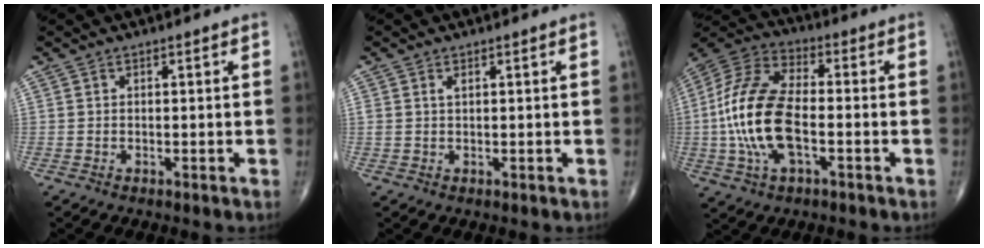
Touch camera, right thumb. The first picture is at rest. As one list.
[{"total": 1.0, "force": [0.4, 0.4, 0.7], "torque": [-0.017, 0.008, 0.011]}, {"total": 17.5, "force": [-2.6, 8.4, 15.1], "torque": [-0.319, 0.026, -0.052]}]